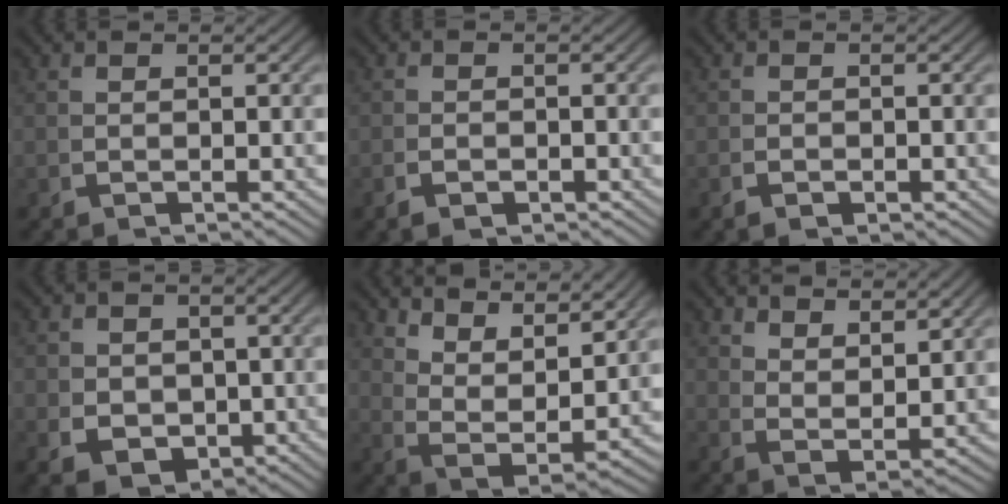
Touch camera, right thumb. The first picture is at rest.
{"total": 1.1, "force": [-0.8, 0.5, 0.5], "torque": [-0.002, -0.002, -0.014]}
{"total": 0.7, "force": [-0.6, 0.3, 0.3], "torque": [0.000, -0.002, -0.011]}
{"total": 5.8, "force": [-0.9, 4.6, 3.4], "torque": [-0.073, -0.034, 0.007]}
{"total": 8.2, "force": [2.9, 4.7, 6.2], "torque": [-0.144, -0.032, 0.066]}
{"total": 3.9, "force": [2.6, 1.4, 2.4], "torque": [-0.045, -0.010, 0.058]}